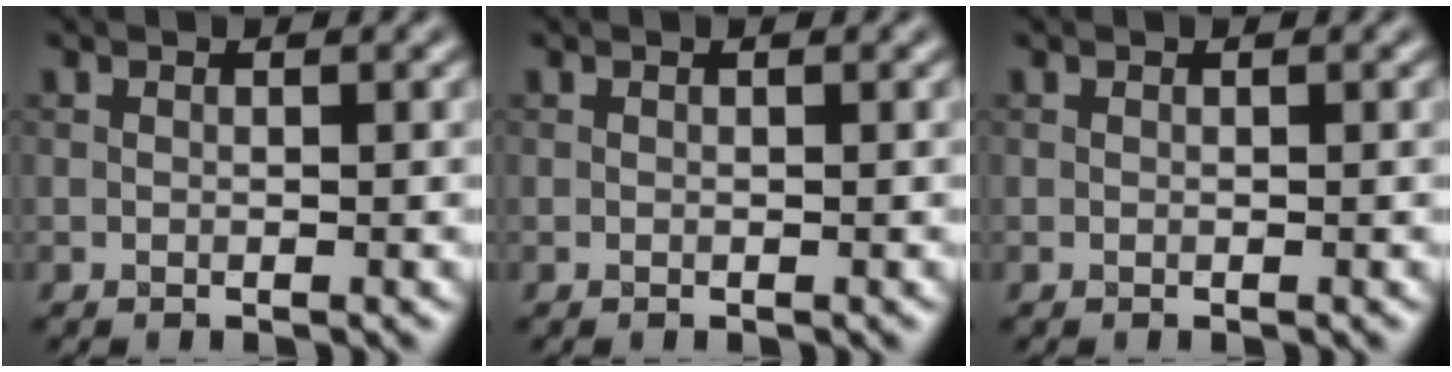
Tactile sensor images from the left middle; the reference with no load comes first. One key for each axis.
{"total": 0.0}
{"total": 0.0}